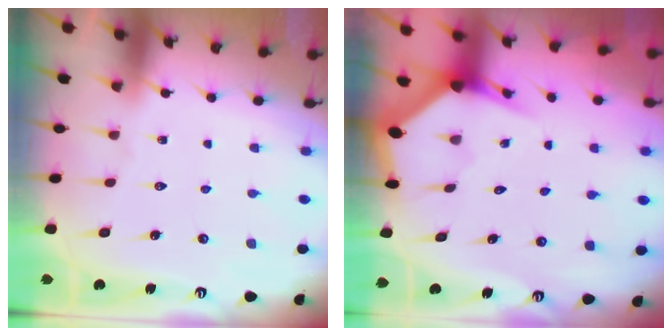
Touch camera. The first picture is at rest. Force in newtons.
{"total": 3.7, "press": 3.7, "slide": 0.5}